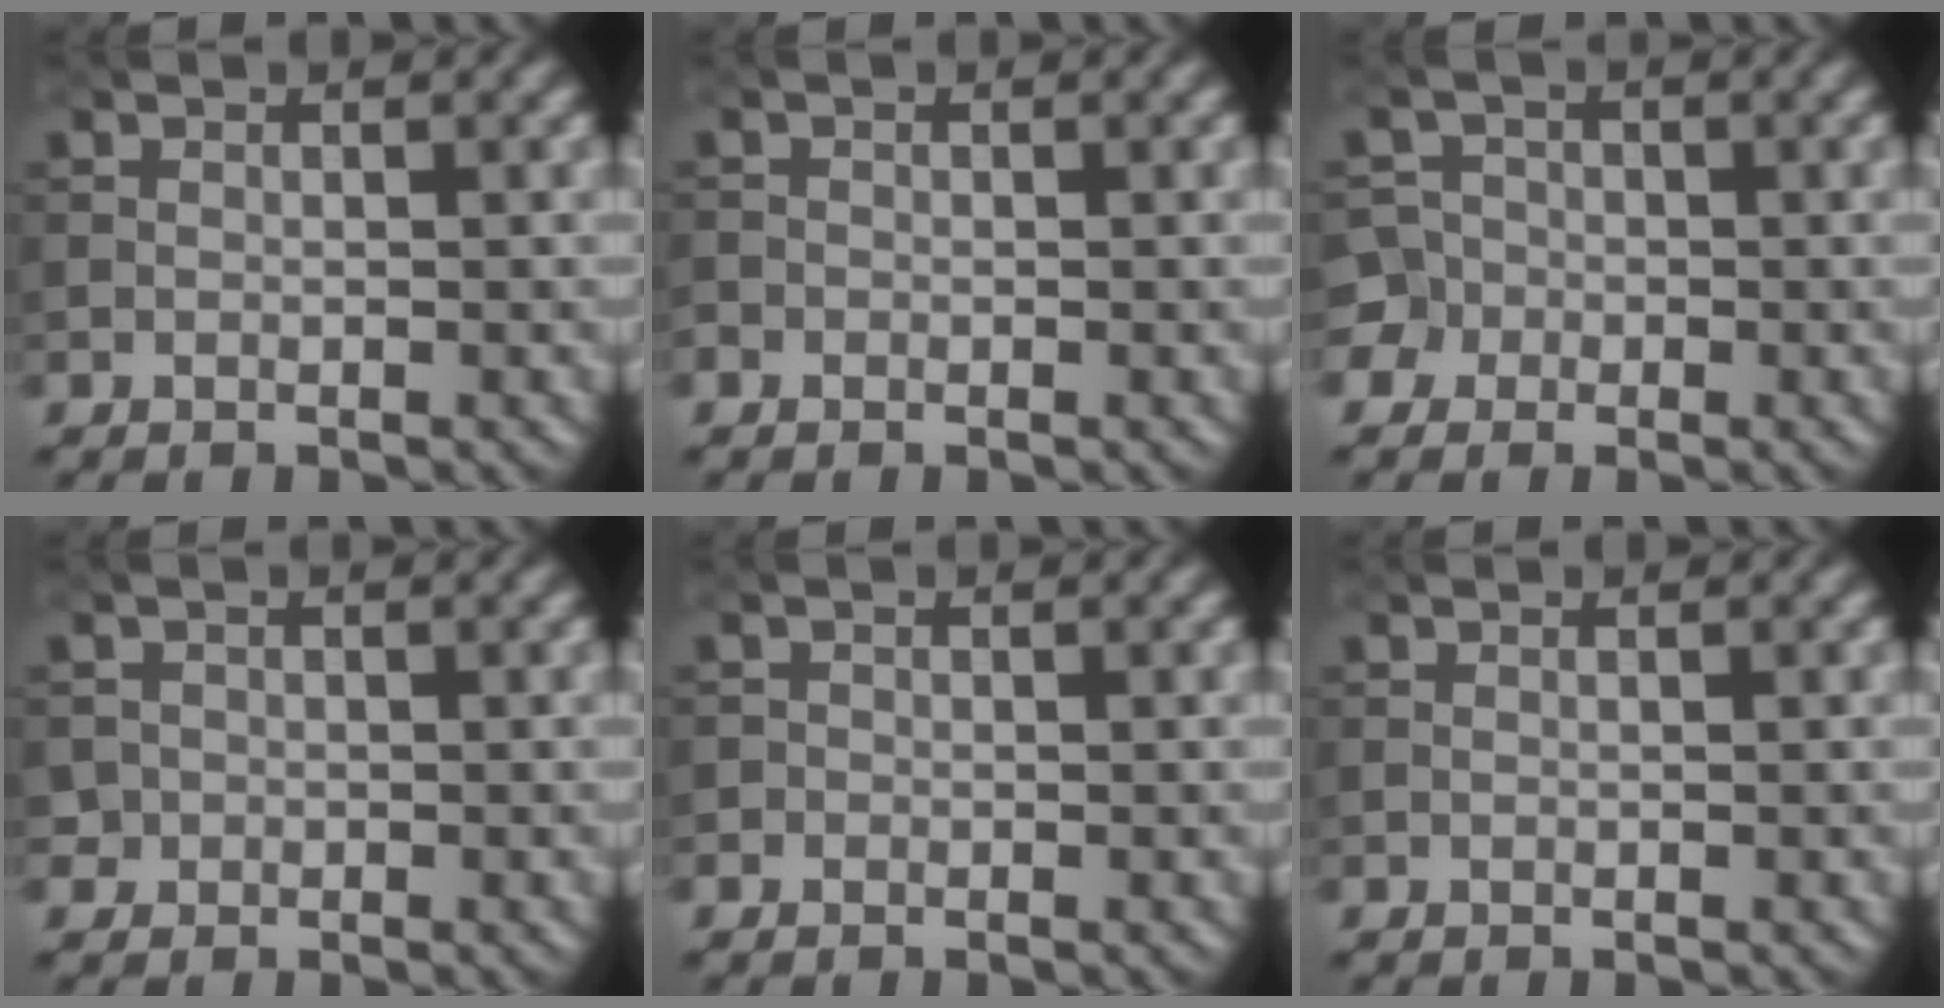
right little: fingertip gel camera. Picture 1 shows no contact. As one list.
[{"total": 0.8, "force": [-0.4, 0.4, -0.5], "torque": [0.015, -0.002, -0.013]}, {"total": 4.9, "force": [-2.4, 4.2, -0.1], "torque": [0.012, 0.006, -0.068]}, {"total": 1.3, "force": [-0.1, 1.0, -0.8], "torque": [0.021, -0.002, -0.002]}, {"total": 0.8, "force": [-0.3, 0.4, -0.6], "torque": [0.019, 0.000, -0.010]}, {"total": 0.0}]